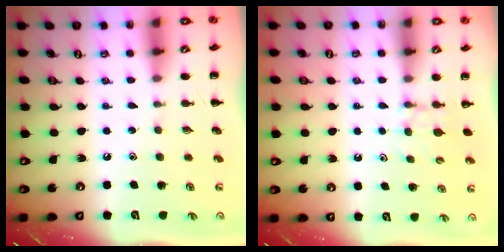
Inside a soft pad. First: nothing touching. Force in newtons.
{"total": 4.3, "press": 4.1, "slide": 1.4}